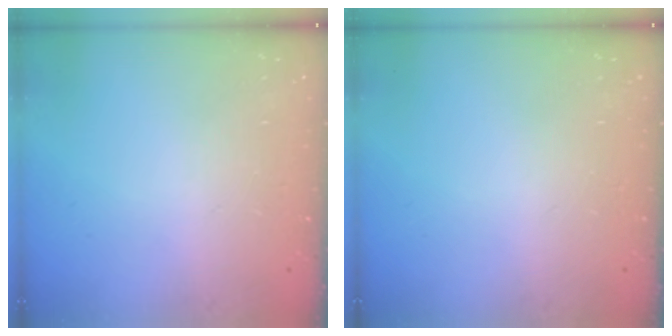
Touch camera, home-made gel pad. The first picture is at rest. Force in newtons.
{"total": 0.0}